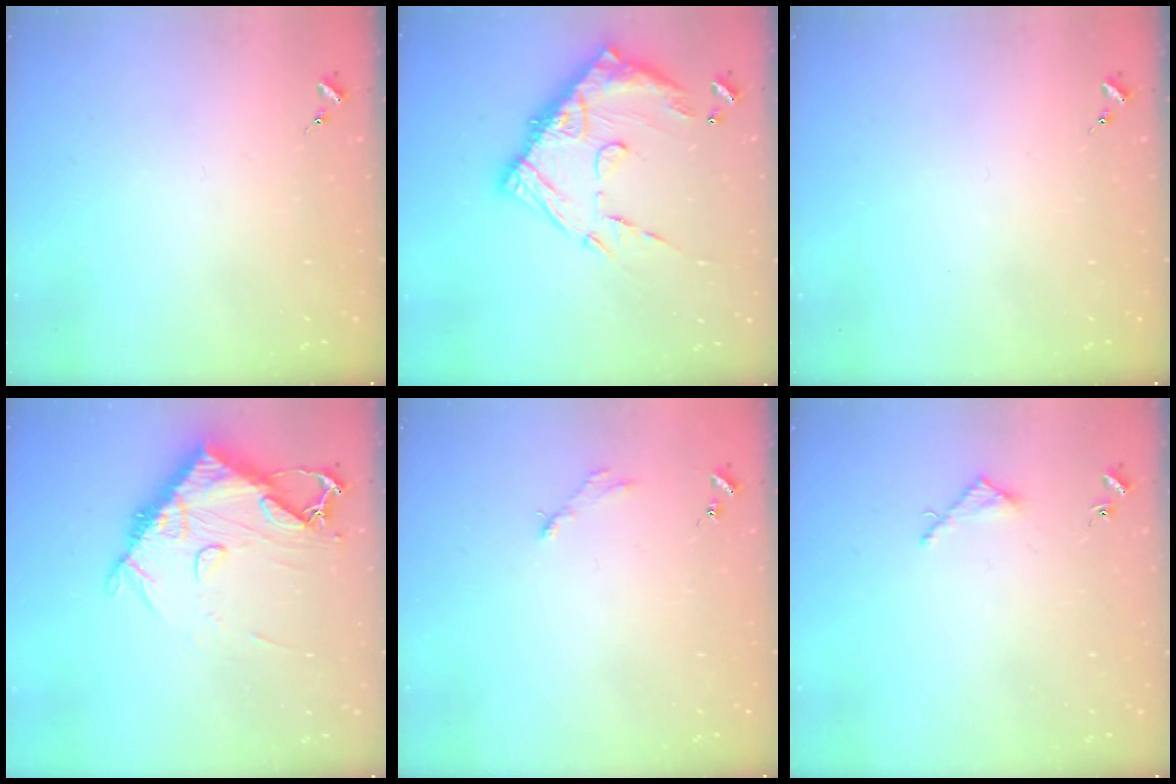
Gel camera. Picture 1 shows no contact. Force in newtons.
{"total": 17.5, "press": 17.4, "slide": 2.0}
{"total": 0.0}
{"total": 13.0, "press": 12.9, "slide": 1.5}
{"total": 2.8, "press": 2.8, "slide": 0.4}
{"total": 3.3, "press": 3.3, "slide": 0.3}